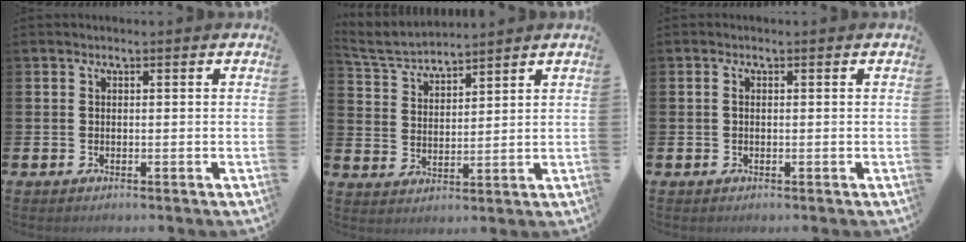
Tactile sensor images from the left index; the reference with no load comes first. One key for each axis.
{"total": 4.8, "fx": 4.7, "fy": 0.6, "fz": 0.5, "tx": -0.035, "ty": -0.024, "tz": 0.084}
{"total": 0.5, "fx": -0.1, "fy": 0.3, "fz": 0.4, "tx": -0.016, "ty": 0.007, "tz": -0.002}